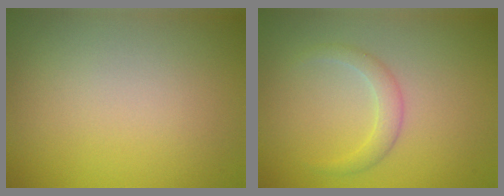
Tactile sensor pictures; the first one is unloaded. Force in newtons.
{"total": 1.7, "press": 1.7, "slide": 0.0}